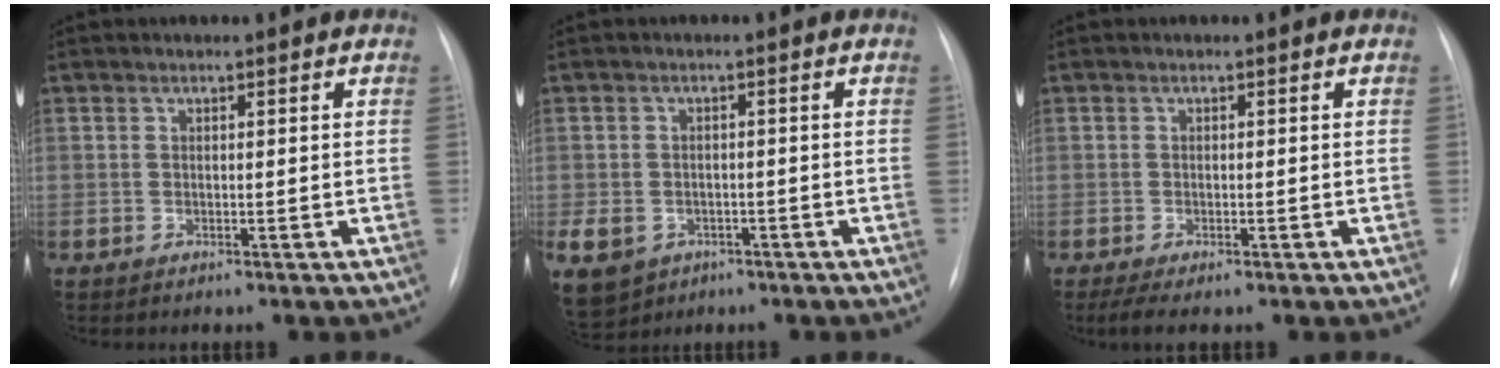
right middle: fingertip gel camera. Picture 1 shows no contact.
{"total": 15.7, "force": [-6.8, 12.7, 6.2], "torque": [-0.199, -0.006, -0.088]}
{"total": 3.4, "force": [-2.2, 1.0, 2.4], "torque": [-0.043, -0.010, -0.032]}